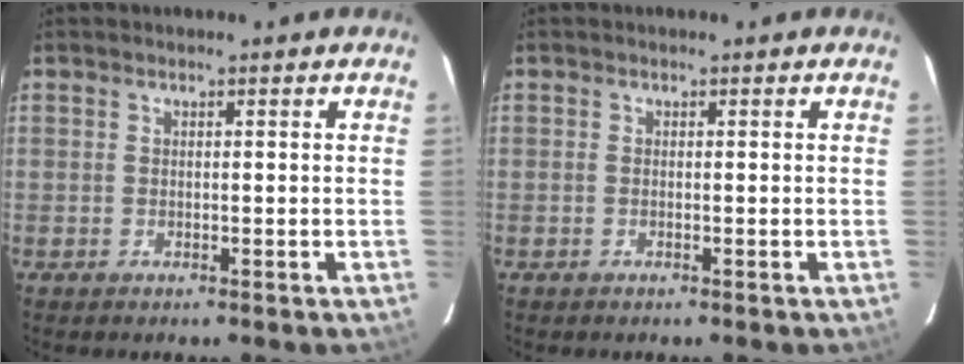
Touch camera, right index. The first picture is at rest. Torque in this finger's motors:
{"motor_torque": [0.08, 0.05, 0.02, 0.01]}